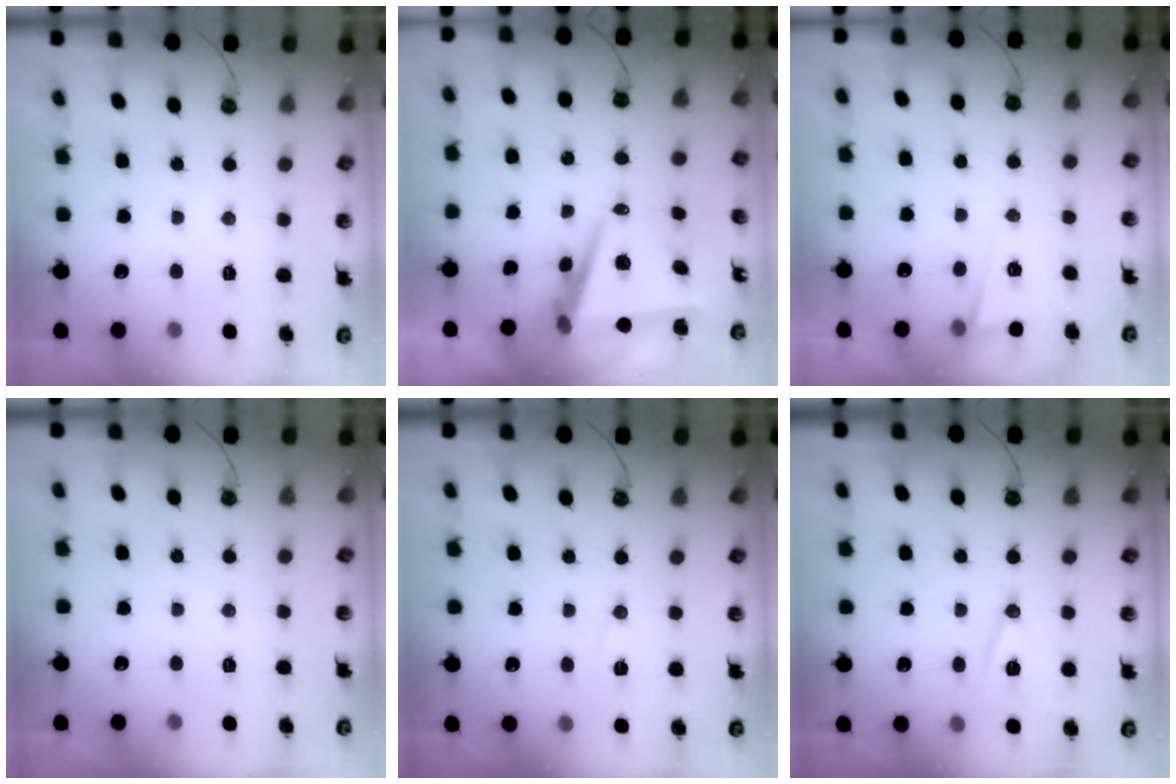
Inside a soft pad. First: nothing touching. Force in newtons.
{"total": 8.4, "press": 7.4, "slide": 4.1}
{"total": 4.4, "press": 4.1, "slide": 1.7}
{"total": 0.0}
{"total": 6.7, "press": 4.9, "slide": 4.4}
{"total": 10.1, "press": 9.5, "slide": 3.5}